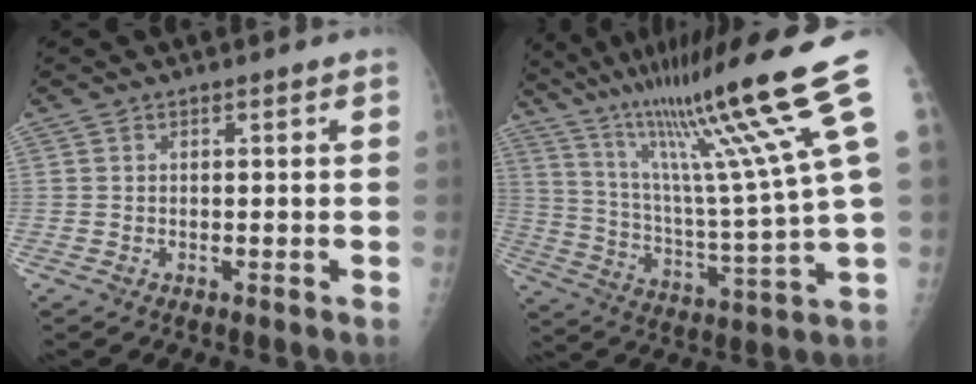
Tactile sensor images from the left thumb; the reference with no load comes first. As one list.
[{"total": 21.7, "force": [13.6, -0.9, 16.9], "torque": [-0.262, -0.054, 0.235]}]